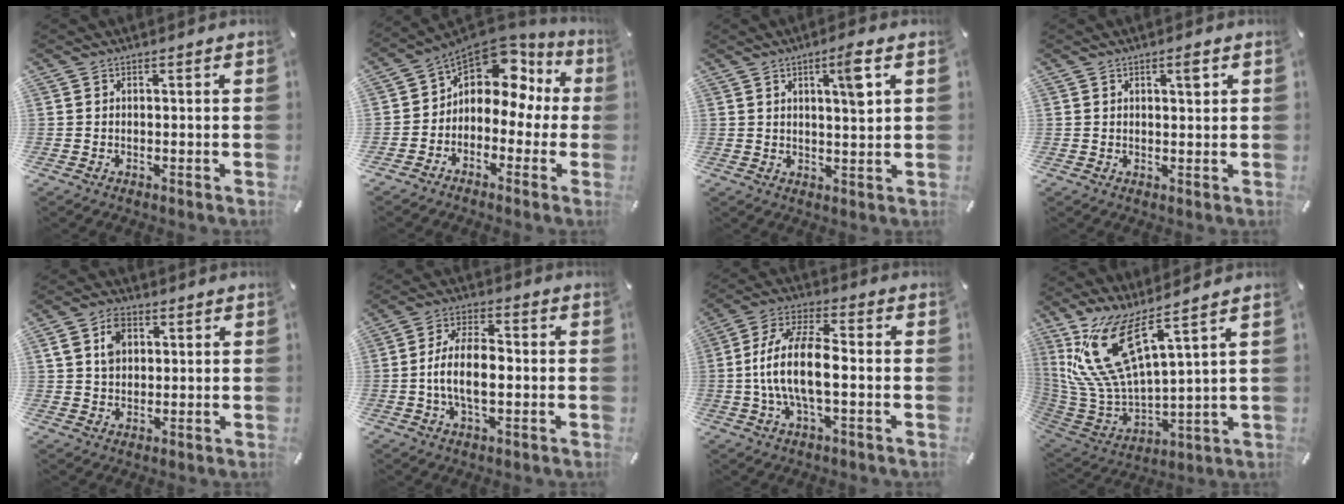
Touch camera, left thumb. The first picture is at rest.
{"total": 9.1, "force": [3.2, 6.8, 5.1], "torque": [-0.084, -0.031, 0.055]}
{"total": 6.2, "force": [2.7, 0.9, 5.5], "torque": [-0.080, -0.012, 0.037]}
{"total": 2.7, "force": [1.1, 1.1, 2.2], "torque": [-0.030, -0.001, 0.014]}
{"total": 6.7, "force": [2.2, 5.1, 3.8], "torque": [-0.071, 0.006, 0.041]}
{"total": 10.0, "force": [-1.6, 5.0, 8.5], "torque": [-0.171, 0.011, -0.029]}
{"total": 13.0, "force": [-1.9, 5.3, 11.7], "torque": [-0.242, 0.001, -0.037]}
{"total": 15.9, "force": [9.8, 5.3, 11.4], "torque": [-0.286, -0.065, 0.172]}